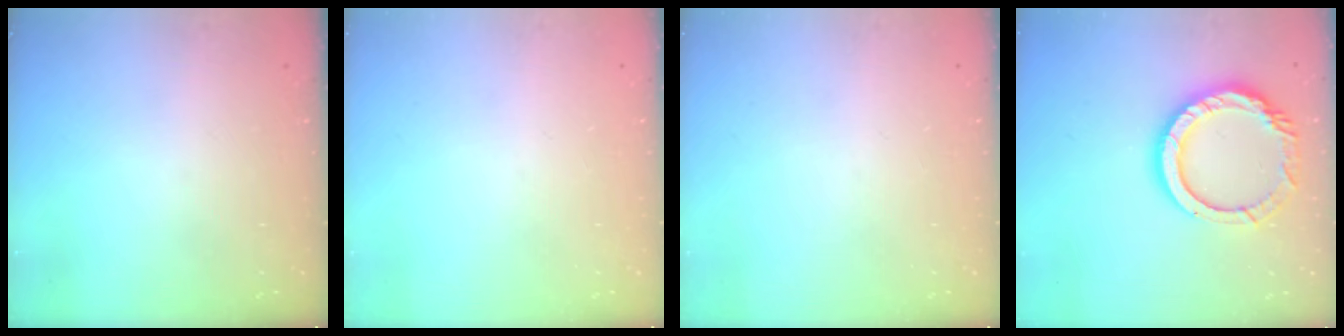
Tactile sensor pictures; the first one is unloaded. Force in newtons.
{"total": 0.0}
{"total": 0.0}
{"total": 14.2, "press": 14.1, "slide": 1.3}